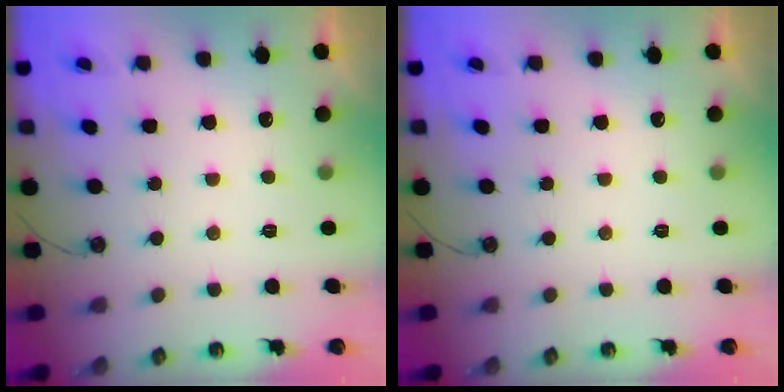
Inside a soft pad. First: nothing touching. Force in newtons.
{"total": 0.0}